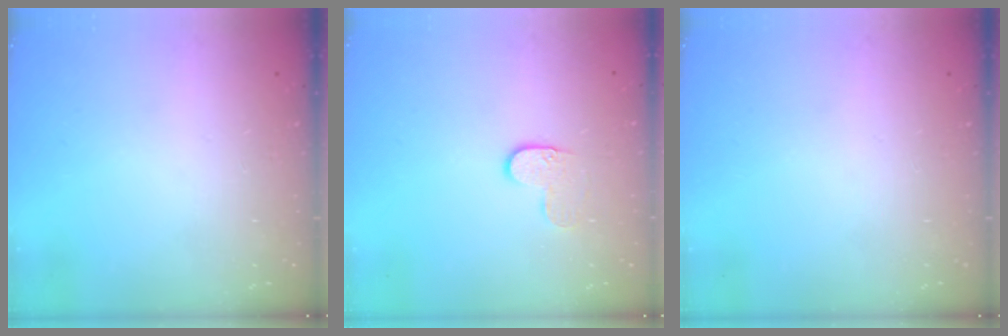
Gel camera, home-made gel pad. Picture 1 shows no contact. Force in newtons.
{"total": 5.4, "press": 5.4, "slide": 0.3}
{"total": 0.0}